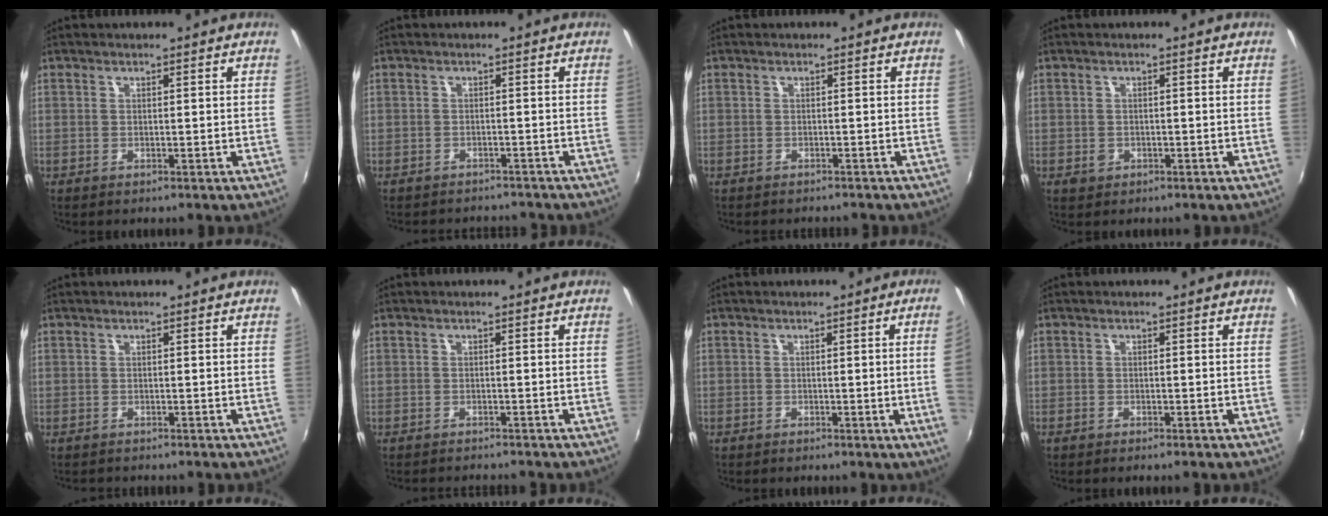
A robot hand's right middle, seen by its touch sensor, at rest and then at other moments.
{"total": 4.4, "force": [-3.7, 2.2, 0.5], "torque": [-0.015, 0.007, -0.054]}
{"total": 2.0, "force": [-1.9, 0.5, 0.4], "torque": [-0.013, -0.012, -0.026]}
{"total": 1.7, "force": [-0.7, 1.4, 0.5], "torque": [-0.010, -0.003, -0.009]}
{"total": 0.9, "force": [-0.8, 0.5, -0.2], "torque": [-0.001, 0.000, -0.015]}
{"total": 2.7, "force": [-2.6, 0.4, 0.6], "torque": [-0.020, -0.013, -0.042]}
{"total": 3.6, "force": [-0.1, -1.8, 3.1], "torque": [-0.051, -0.011, 0.006]}
{"total": 1.0, "force": [-0.9, 0.2, 0.4], "torque": [-0.014, -0.002, -0.019]}